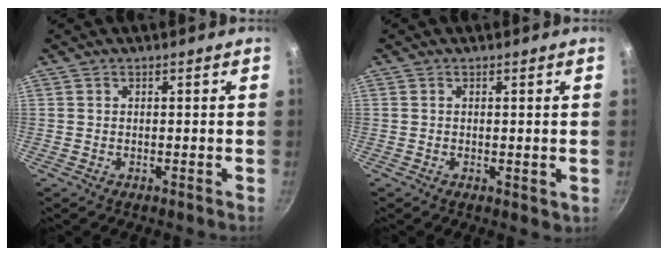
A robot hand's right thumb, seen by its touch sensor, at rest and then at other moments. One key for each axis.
{"total": 3.2, "fx": -0.7, "fy": 1.6, "fz": 2.6, "tx": -0.031, "ty": -0.012, "tz": -0.008}